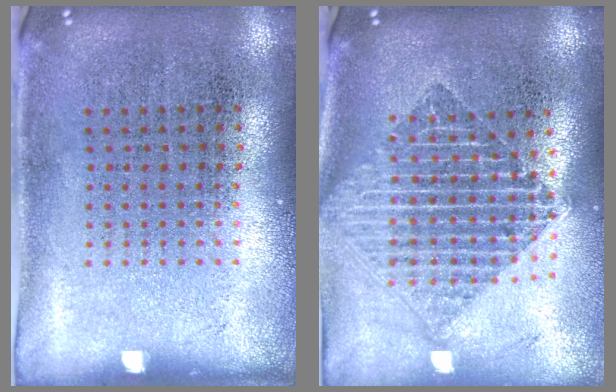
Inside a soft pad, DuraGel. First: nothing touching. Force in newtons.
{"total": 2.2, "press": 1.8, "slide": 1.3}